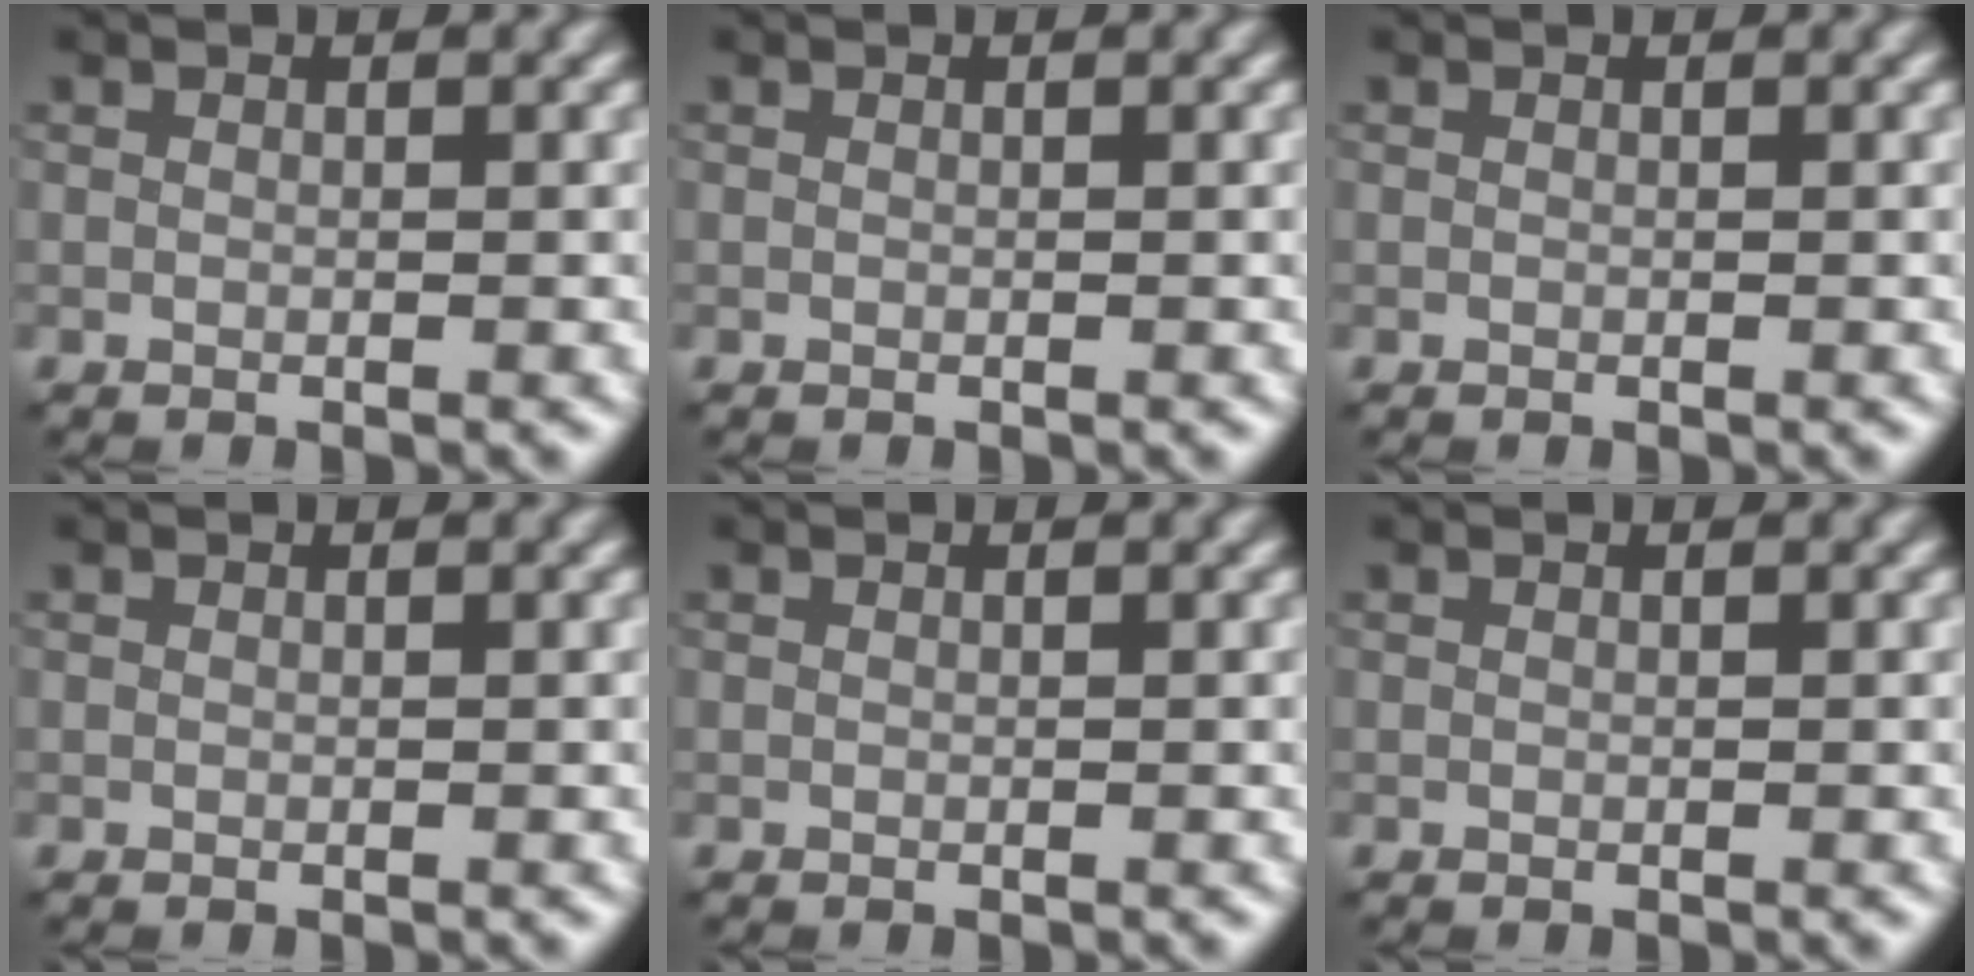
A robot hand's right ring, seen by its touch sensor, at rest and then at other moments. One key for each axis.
{"total": 0.0}
{"total": 0.0}
{"total": 0.0}
{"total": 0.0}
{"total": 0.0}